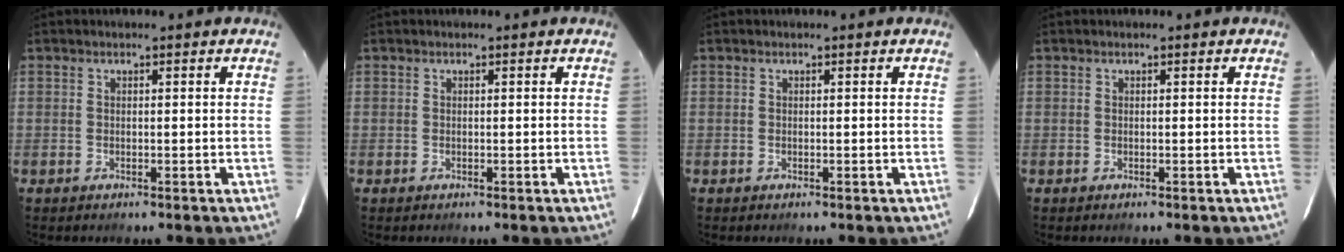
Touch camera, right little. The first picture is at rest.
{"total": 0.0}
{"total": 0.0}
{"total": 0.0}